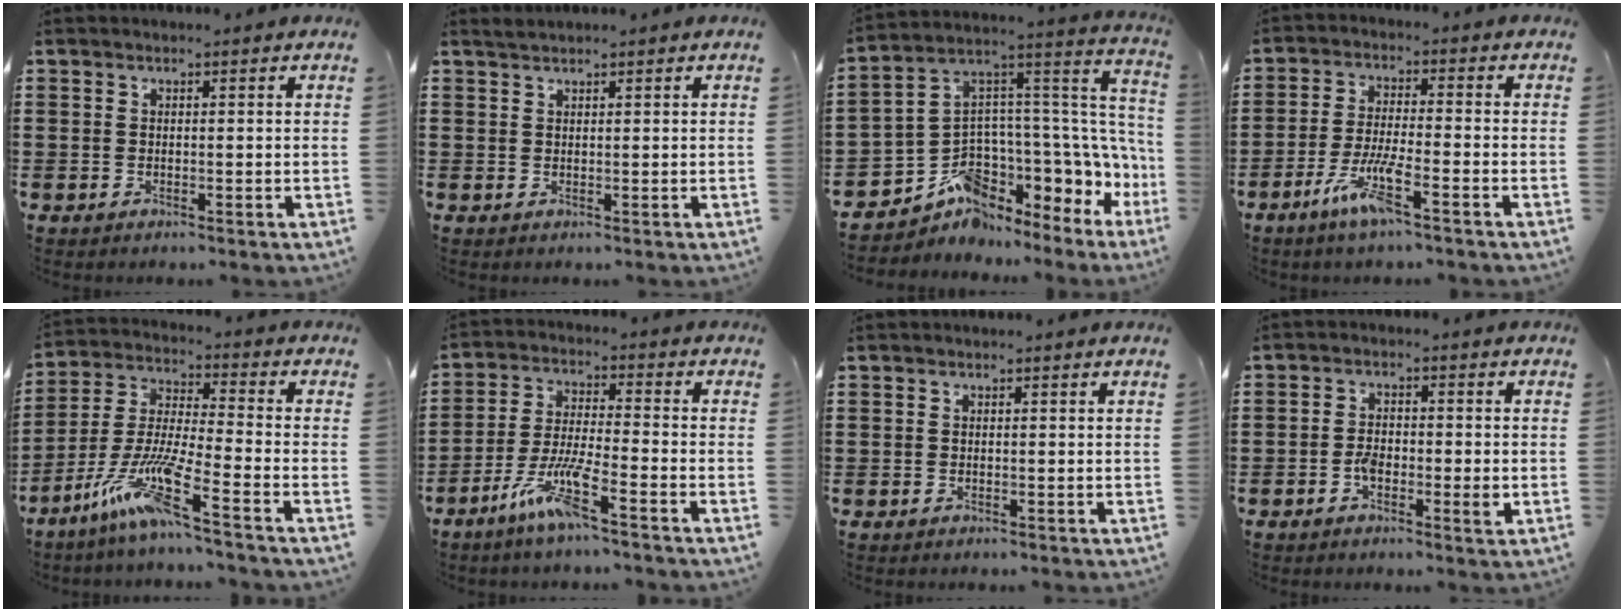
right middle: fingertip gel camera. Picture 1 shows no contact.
{"total": 0.9, "force": [0.9, 0.1, 0.2], "torque": [-0.005, 0.000, 0.017]}
{"total": 4.9, "force": [-1.4, 3.8, 2.6], "torque": [-0.093, -0.056, -0.035]}
{"total": 6.7, "force": [-4.0, 0.9, 5.4], "torque": [-0.119, -0.009, -0.077]}
{"total": 10.6, "force": [-7.2, 0.3, 7.8], "torque": [-0.178, -0.018, -0.150]}
{"total": 7.7, "force": [-5.2, 0.8, 5.7], "torque": [-0.124, -0.008, -0.099]}
{"total": 0.0}
{"total": 3.3, "force": [-1.2, 1.3, 2.8], "torque": [-0.055, 0.002, -0.023]}